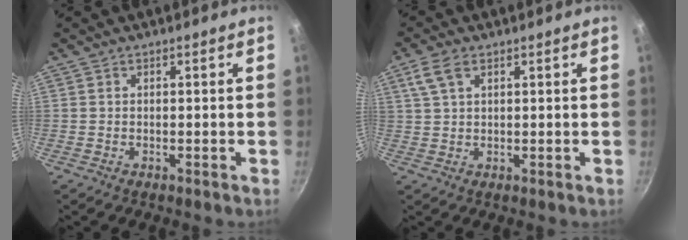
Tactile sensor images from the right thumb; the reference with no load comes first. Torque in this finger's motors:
{"motor_torque": [0.38, 2.21, 0.35, 0.76, 0.29]}